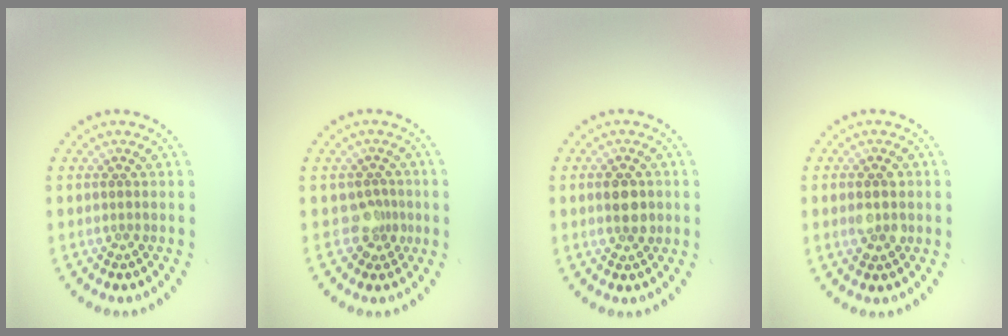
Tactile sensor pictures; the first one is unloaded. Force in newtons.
{"total": 2.1, "press": 1.5, "slide": 1.4}
{"total": 2.8, "press": 2.8, "slide": 0.2}
{"total": 2.8, "press": 2.8, "slide": 0.1}